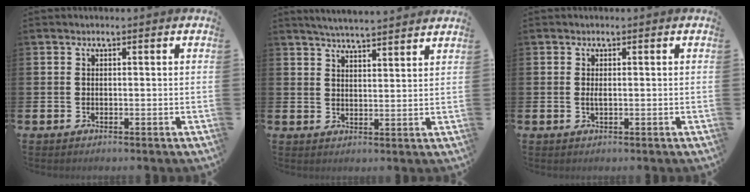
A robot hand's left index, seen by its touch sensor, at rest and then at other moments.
{"total": 4.6, "force": [4.6, -0.3, 0.5], "torque": [-0.020, -0.029, 0.081]}
{"total": 0.8, "force": [0.0, 0.2, 0.7], "torque": [-0.014, 0.001, 0.000]}